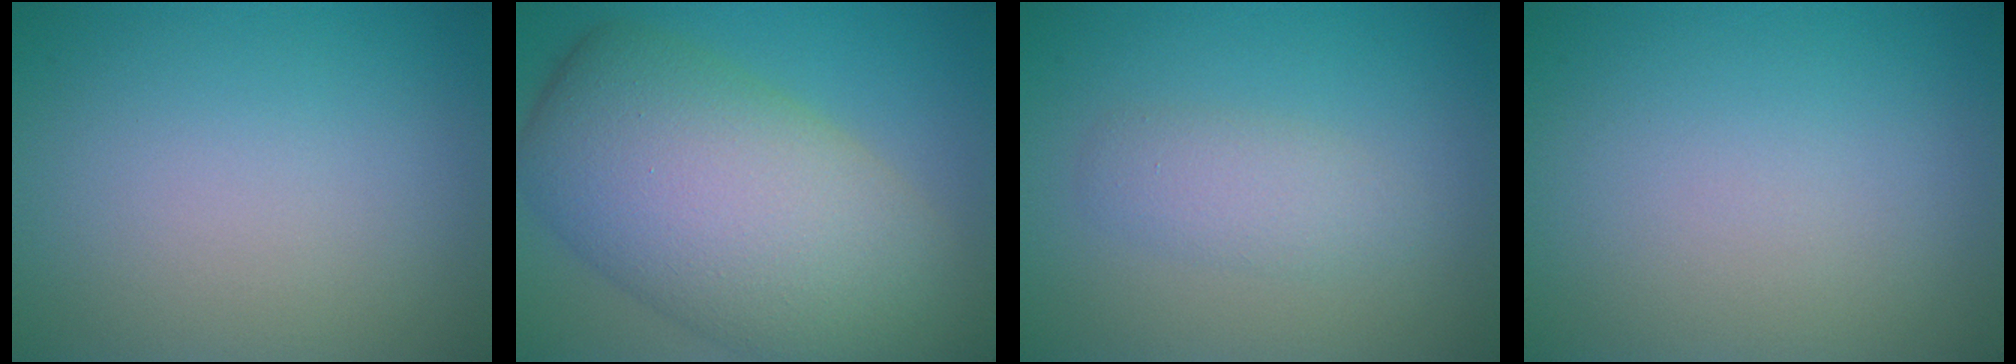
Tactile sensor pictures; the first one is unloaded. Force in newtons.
{"total": 13.3, "press": 13.3, "slide": 0.9}
{"total": 2.2, "press": 2.2, "slide": 0.0}
{"total": 0.0}